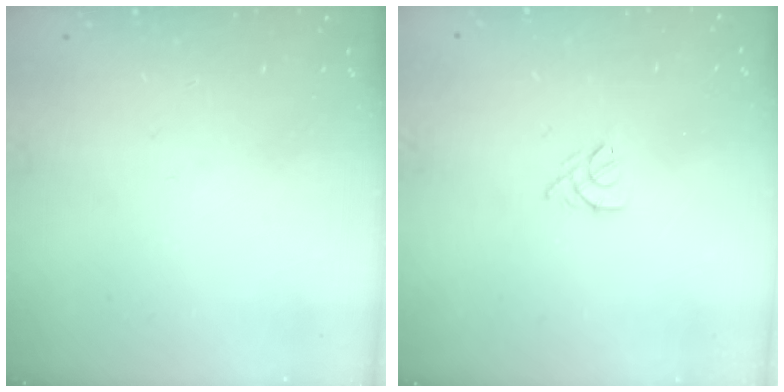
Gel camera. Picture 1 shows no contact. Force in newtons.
{"total": 2.5, "press": 2.4, "slide": 0.6}